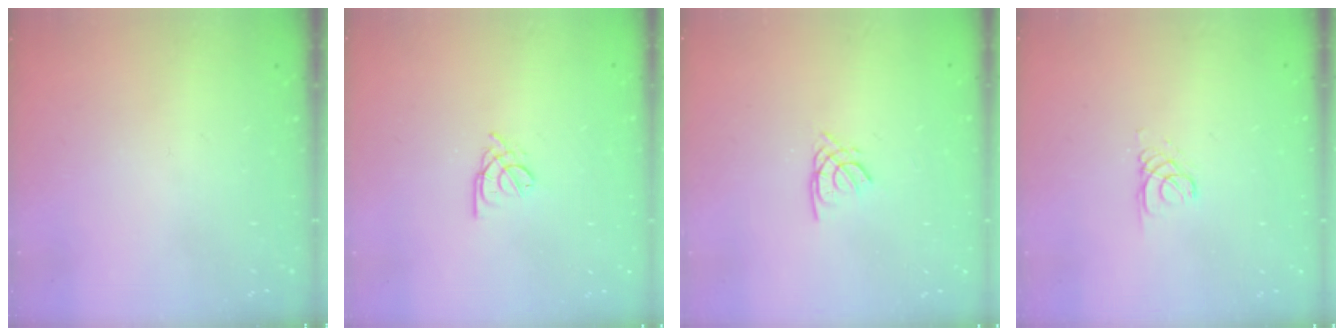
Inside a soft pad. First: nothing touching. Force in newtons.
{"total": 1.6, "press": 1.5, "slide": 0.5}
{"total": 1.6, "press": 1.6, "slide": 0.2}
{"total": 1.1, "press": 1.1, "slide": 0.1}